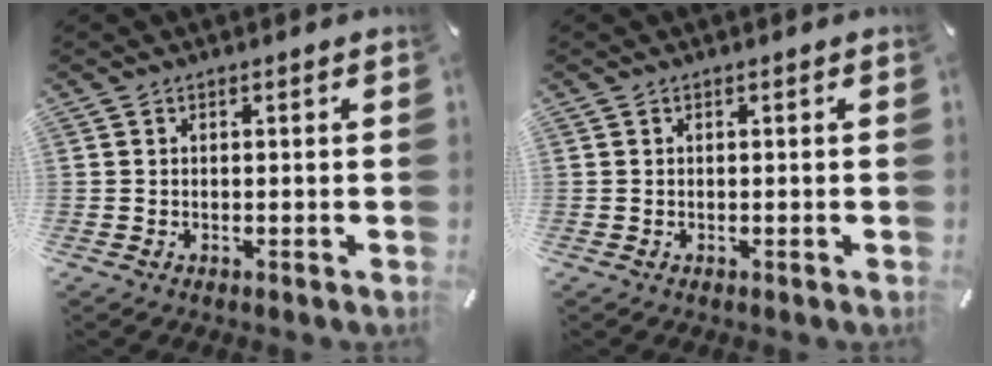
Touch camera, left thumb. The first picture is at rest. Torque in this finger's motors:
{"motor_torque": [-0.16, -0.16, -0.04, 0.01, 0.00]}